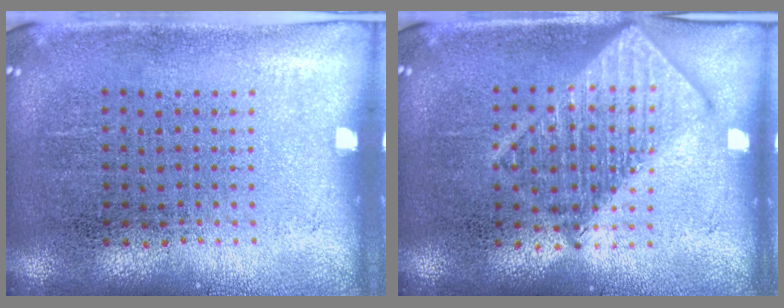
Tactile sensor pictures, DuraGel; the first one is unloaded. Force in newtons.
{"total": 2.7, "press": 2.7, "slide": 0.3}